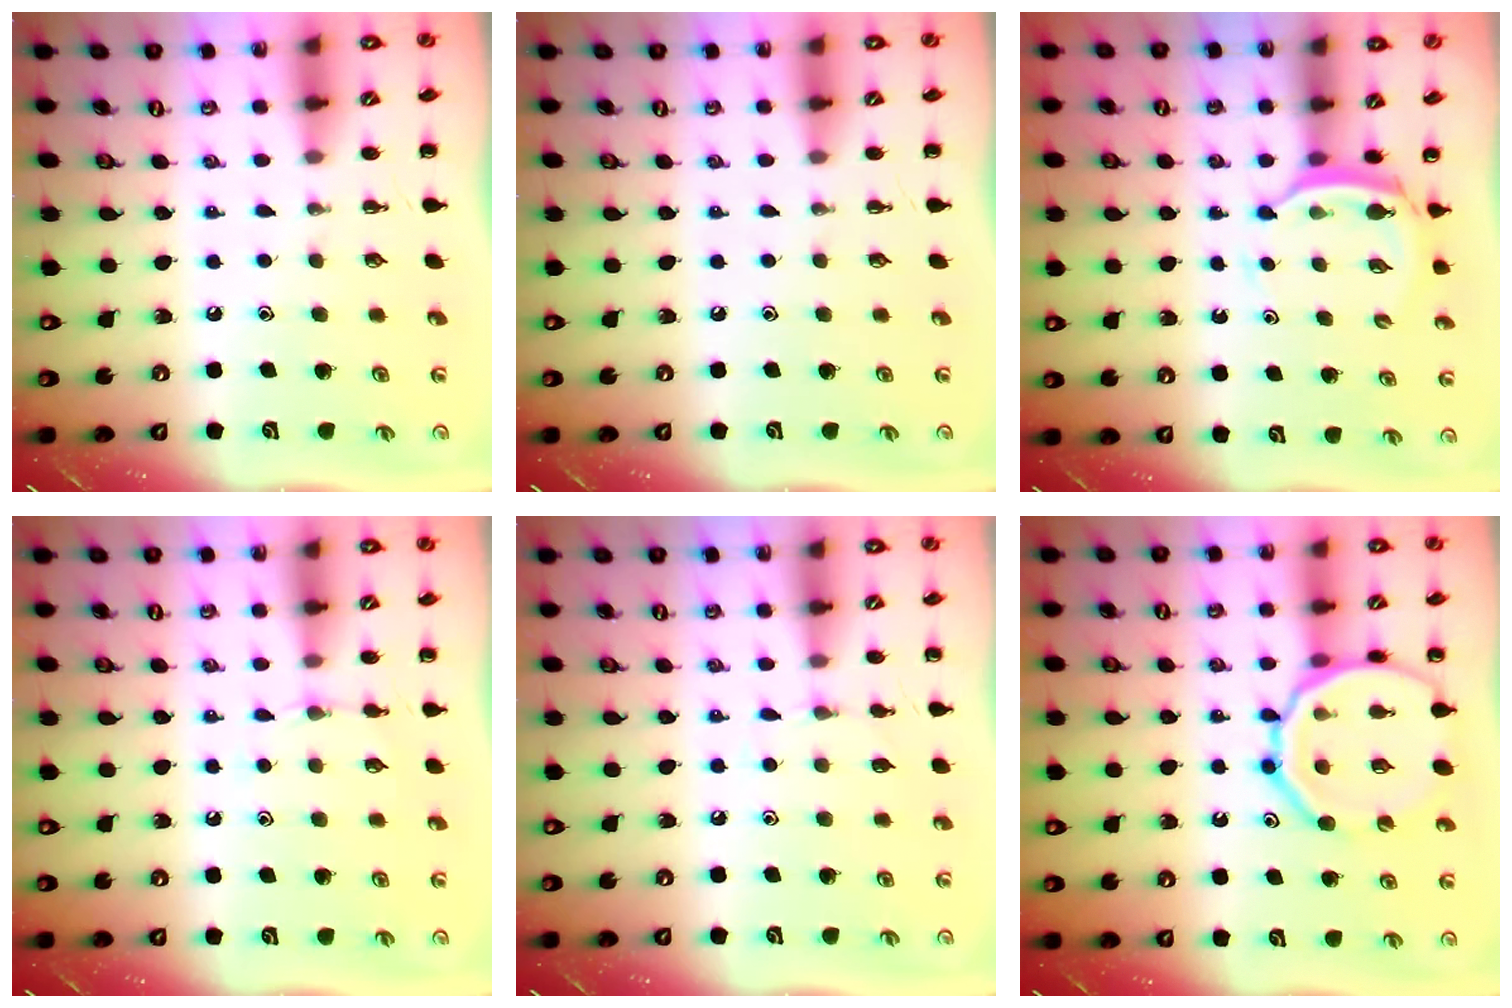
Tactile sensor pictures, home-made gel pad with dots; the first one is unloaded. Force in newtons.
{"total": 0.0}
{"total": 3.9, "press": 3.9, "slide": 0.6}
{"total": 3.9, "press": 3.6, "slide": 1.4}
{"total": 4.6, "press": 4.4, "slide": 1.5}
{"total": 17.3, "press": 17.2, "slide": 2.1}